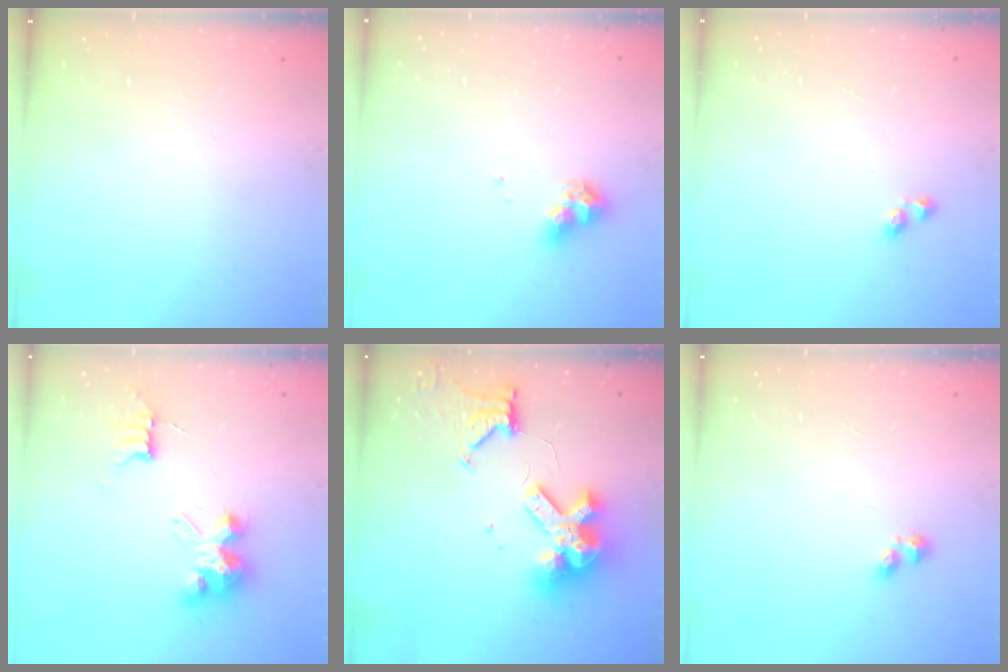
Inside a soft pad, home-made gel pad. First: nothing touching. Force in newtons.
{"total": 7.0, "press": 6.9, "slide": 1.0}
{"total": 2.2, "press": 1.9, "slide": 1.1}
{"total": 7.5, "press": 7.5, "slide": 0.6}
{"total": 14.6, "press": 14.5, "slide": 1.8}
{"total": 2.4, "press": 2.3, "slide": 0.8}